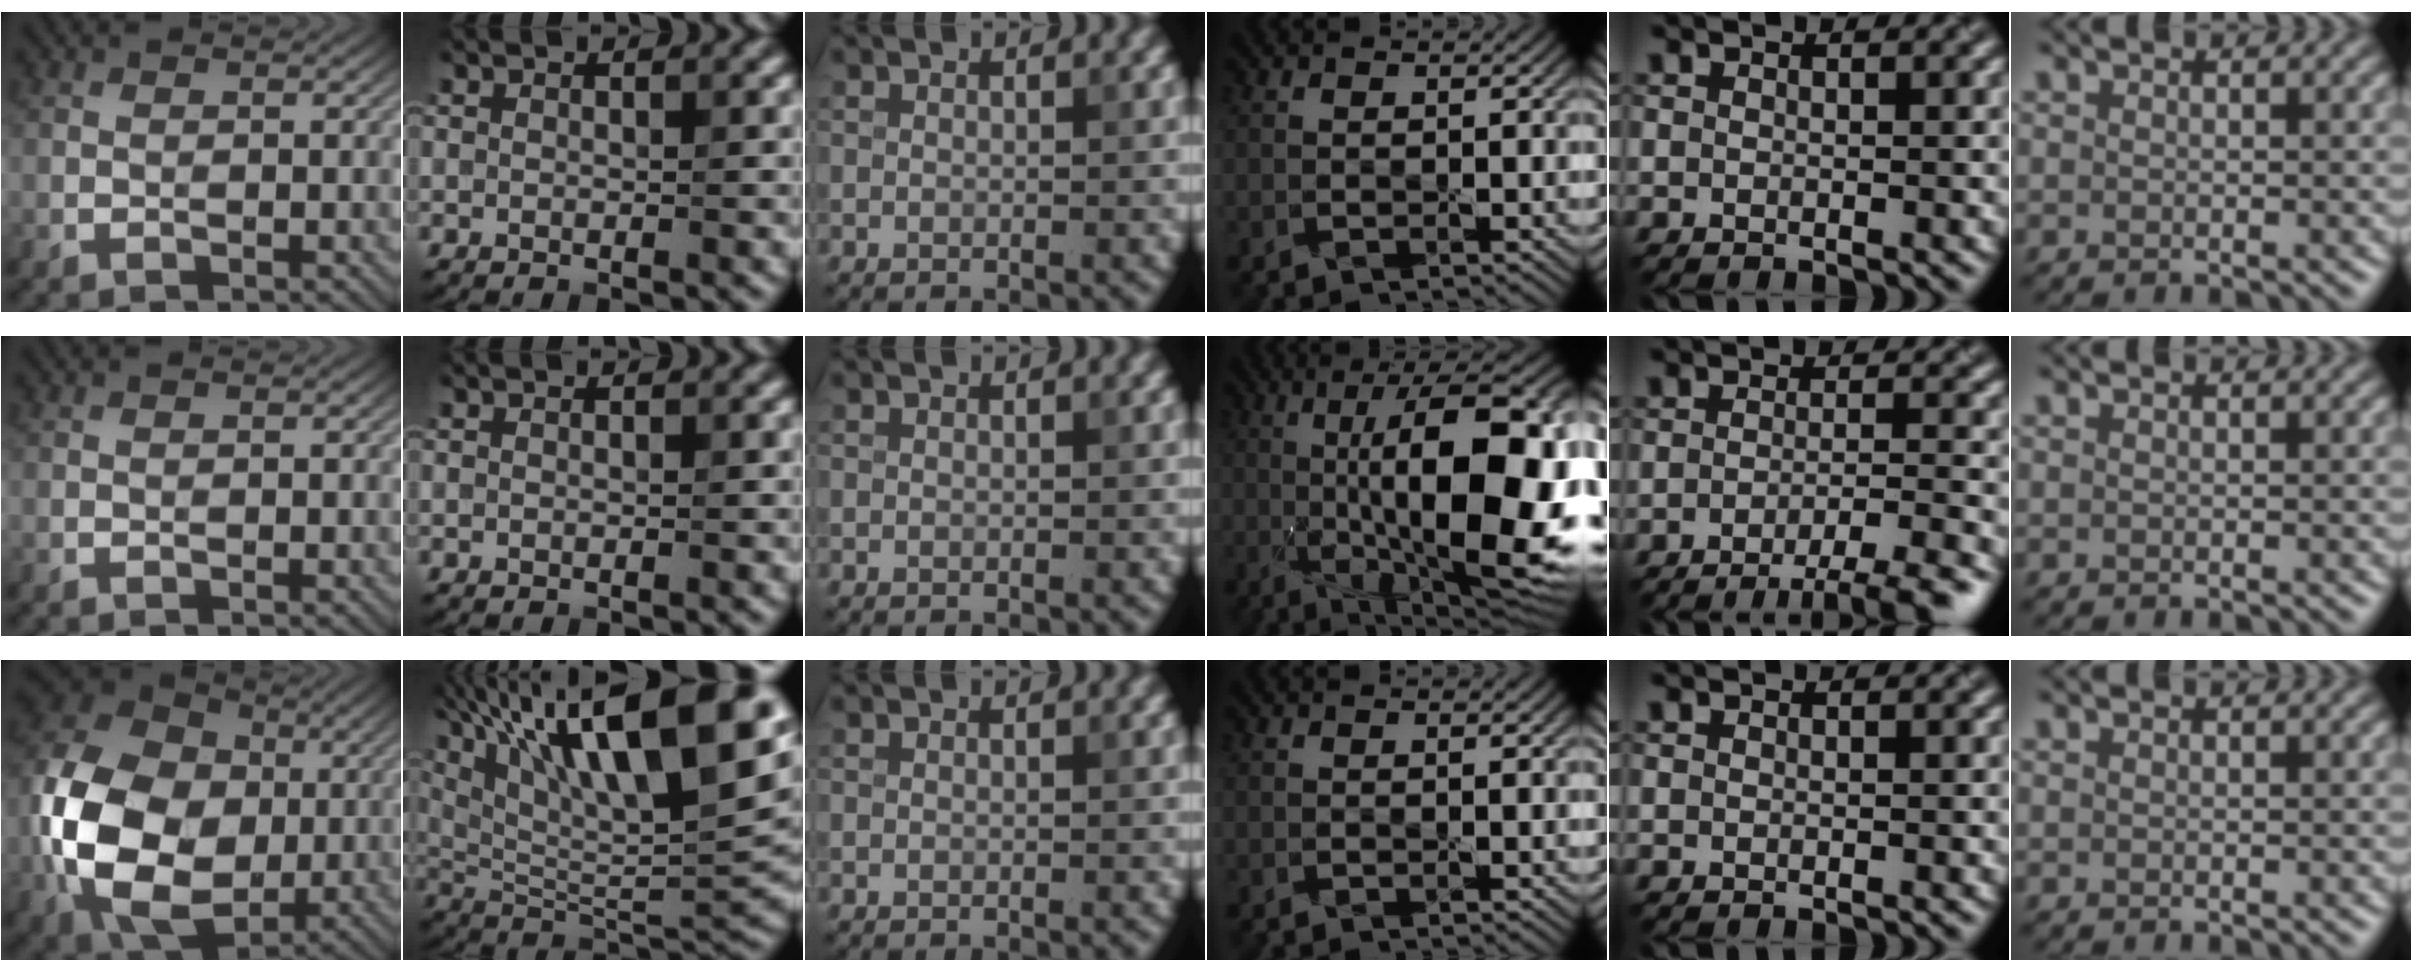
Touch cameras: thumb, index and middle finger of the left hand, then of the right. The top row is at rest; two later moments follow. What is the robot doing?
{"motion": "peel", "object": "plastic wrap"}